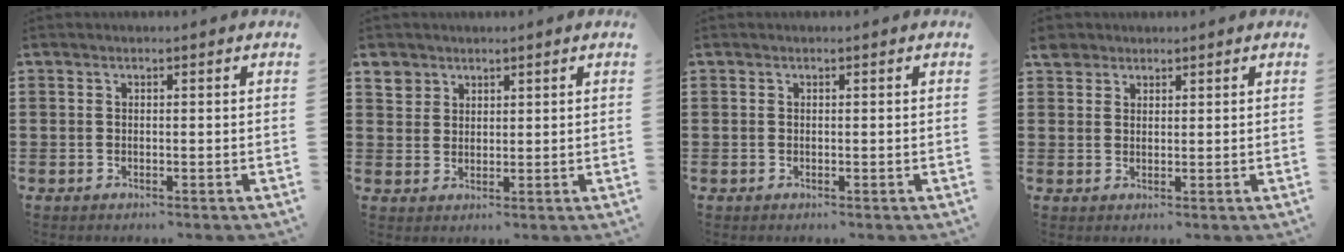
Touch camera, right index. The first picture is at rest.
{"total": 3.8, "force": [2.6, 2.8, 0.3], "torque": [-0.022, 0.012, 0.051]}
{"total": 0.0}
{"total": 2.7, "force": [2.2, 1.7, 0.4], "torque": [-0.018, 0.011, 0.042]}